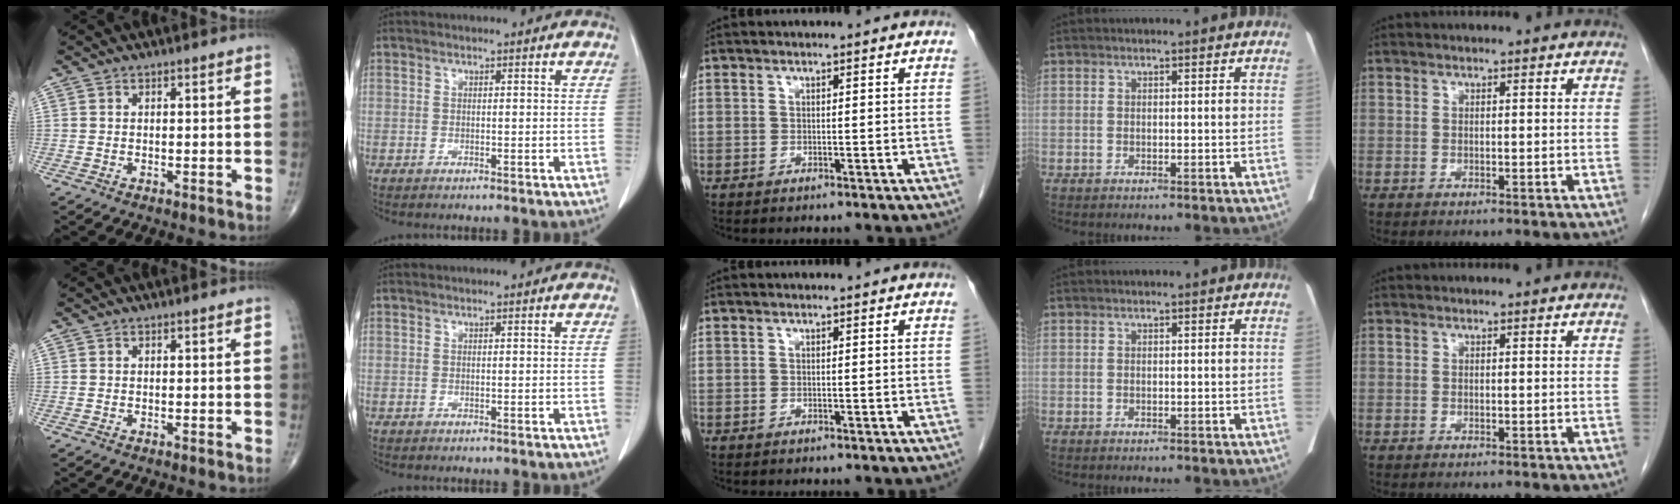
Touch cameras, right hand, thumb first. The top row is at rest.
{}